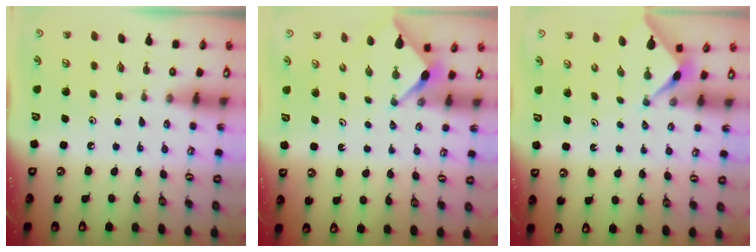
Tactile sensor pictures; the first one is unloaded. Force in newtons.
{"total": 2.5, "press": 2.5, "slide": 0.3}
{"total": 2.3, "press": 2.3, "slide": 0.1}